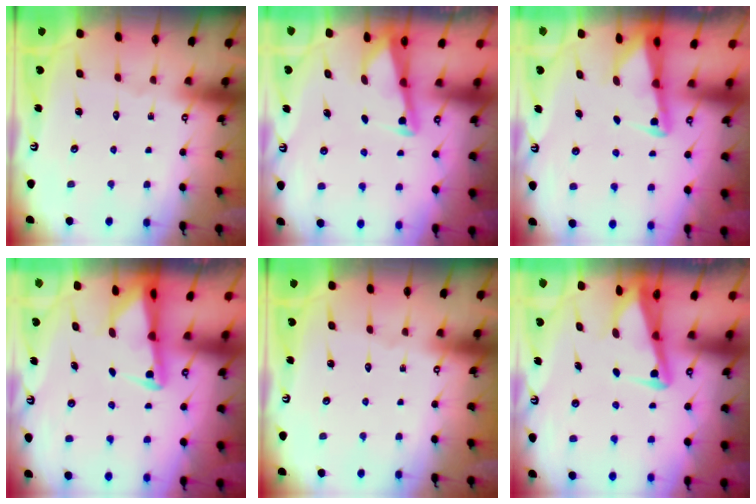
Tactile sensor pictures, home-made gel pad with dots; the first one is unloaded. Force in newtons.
{"total": 2.5, "press": 2.5, "slide": 0.1}
{"total": 2.2, "press": 2.2, "slide": 0.3}
{"total": 2.5, "press": 2.5, "slide": 0.5}
{"total": 0.0}
{"total": 4.0, "press": 3.9, "slide": 1.0}